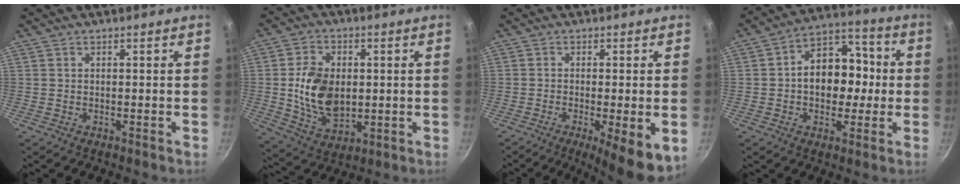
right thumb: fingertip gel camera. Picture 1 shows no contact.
{"total": 12.9, "force": [0.1, 9.2, 9.0], "torque": [-0.133, -0.005, 0.009]}
{"total": 9.5, "force": [-3.1, 2.2, 8.7], "torque": [-0.126, -0.004, -0.041]}
{"total": 14.3, "force": [-0.2, 10.6, 9.7], "torque": [-0.093, 0.036, -0.017]}